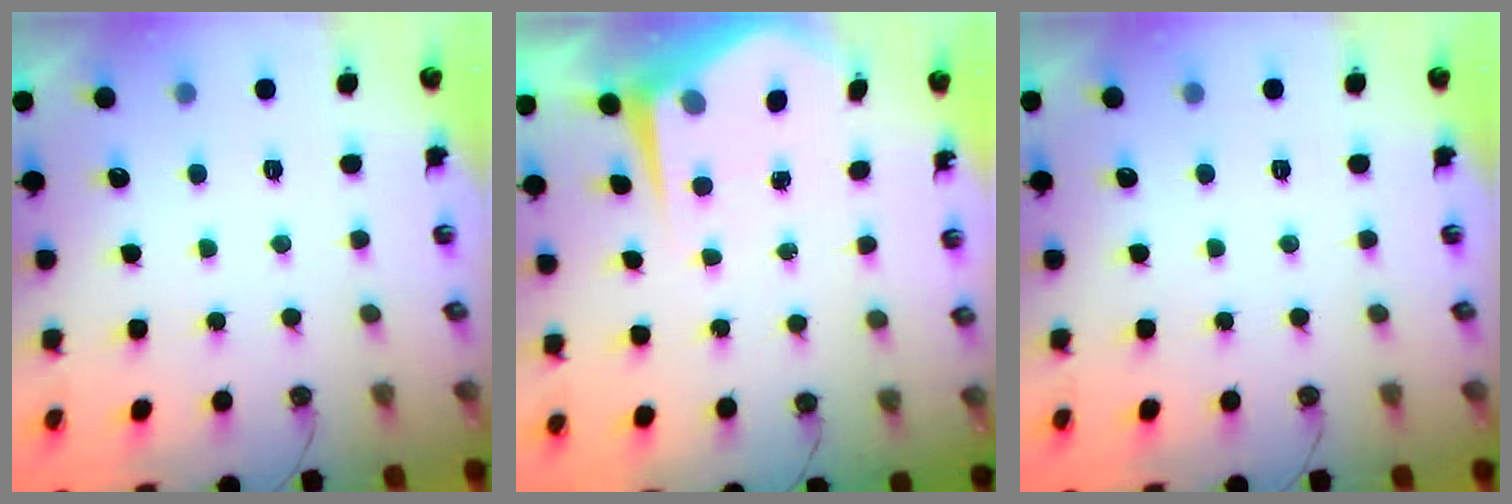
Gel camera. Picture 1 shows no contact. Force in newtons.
{"total": 6.5, "press": 6.5, "slide": 0.2}
{"total": 0.0}